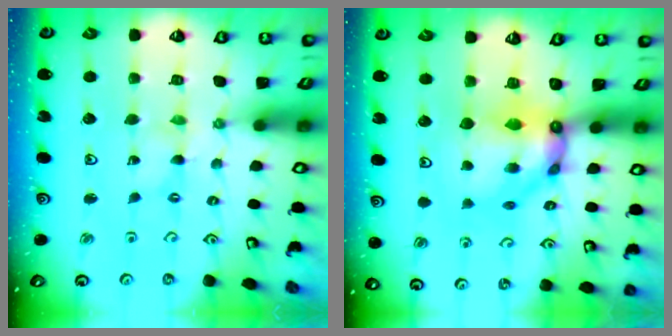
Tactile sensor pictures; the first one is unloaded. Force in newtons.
{"total": 10.9, "press": 10.9, "slide": 1.1}